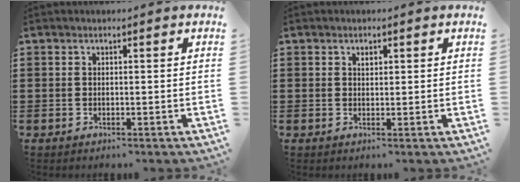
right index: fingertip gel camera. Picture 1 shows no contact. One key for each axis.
{"total": 1.1, "fx": 0.5, "fy": 0.6, "fz": 0.7, "tx": -0.016, "ty": 0.004, "tz": 0.009}